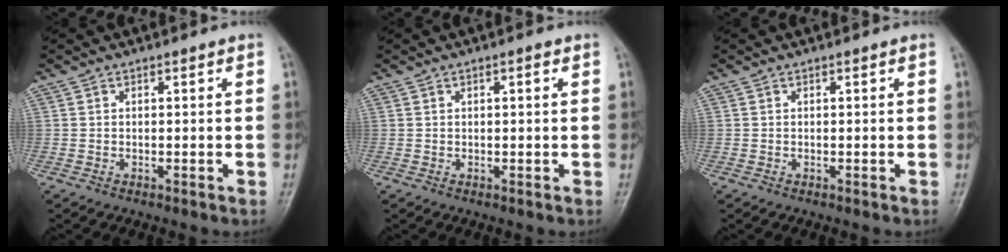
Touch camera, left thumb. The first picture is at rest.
{"total": 0.8, "force": [0.4, 0.2, 0.7], "torque": [-0.011, 0.001, 0.005]}
{"total": 0.0}